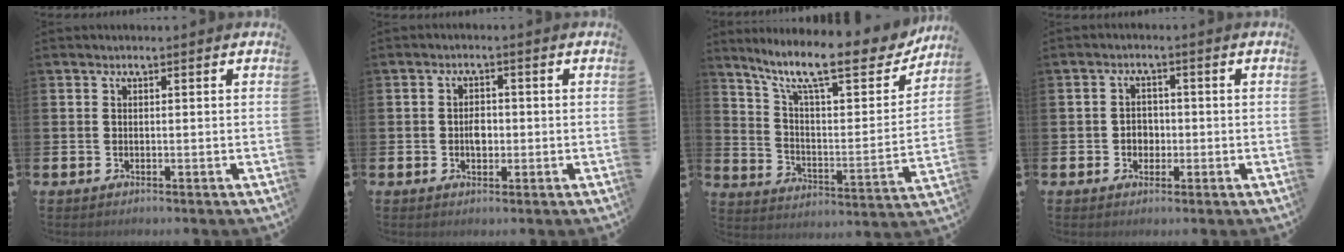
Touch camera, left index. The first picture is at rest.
{"total": 2.4, "force": [-0.3, 1.7, 1.7], "torque": [-0.015, 0.000, -0.011]}
{"total": 13.3, "force": [10.3, 3.6, 7.5], "torque": [-0.156, -0.064, 0.170]}
{"total": 2.5, "force": [-0.5, 2.2, 1.1], "torque": [-0.008, 0.001, -0.018]}